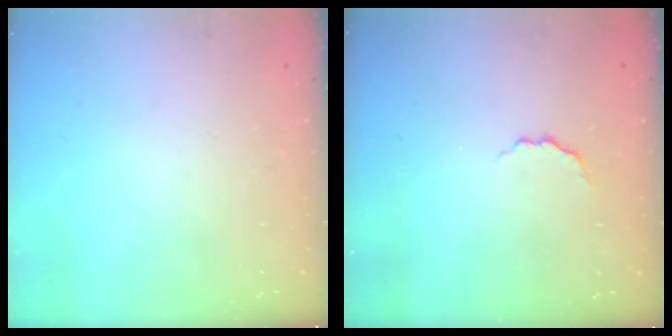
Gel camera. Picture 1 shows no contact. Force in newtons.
{"total": 3.0, "press": 2.9, "slide": 0.9}